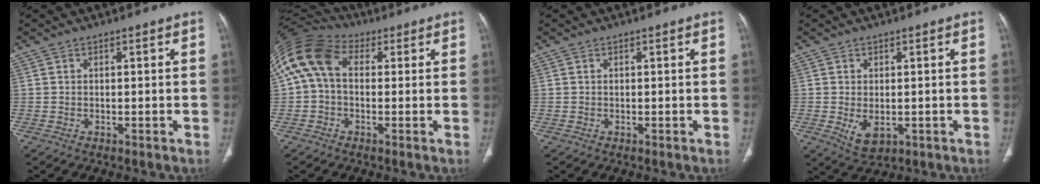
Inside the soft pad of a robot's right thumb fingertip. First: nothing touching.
{"total": 12.5, "force": [2.0, 8.5, 8.9], "torque": [-0.181, 0.041, 0.025]}
{"total": 0.0}
{"total": 4.7, "force": [-0.9, 2.9, 3.7], "torque": [-0.063, -0.010, -0.001]}